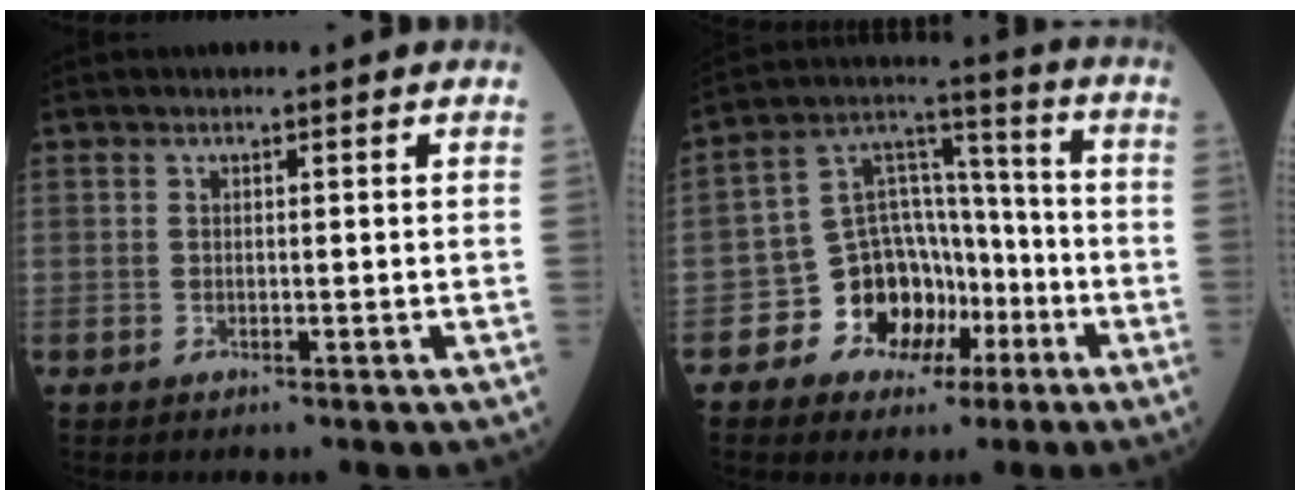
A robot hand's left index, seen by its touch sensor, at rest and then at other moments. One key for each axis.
{"total": 11.7, "fx": -4.8, "fy": 8.8, "fz": 6.1, "tx": -0.116, "ty": 0.032, "tz": -0.074}